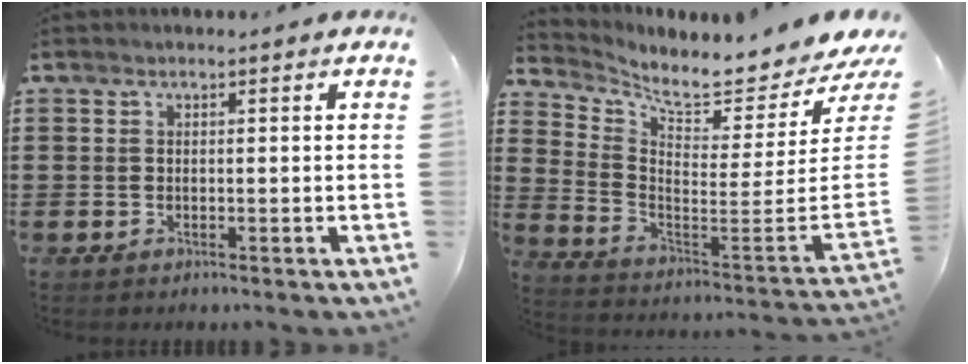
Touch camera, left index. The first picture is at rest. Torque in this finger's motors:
{"motor_torque": [0.00, -2.14, 0.26, 0.04]}